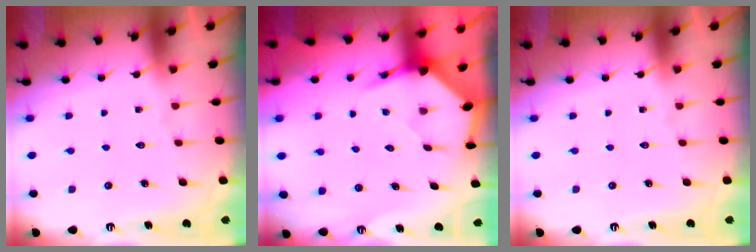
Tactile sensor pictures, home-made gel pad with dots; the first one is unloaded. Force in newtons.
{"total": 3.6, "press": 3.5, "slide": 0.4}
{"total": 0.0}